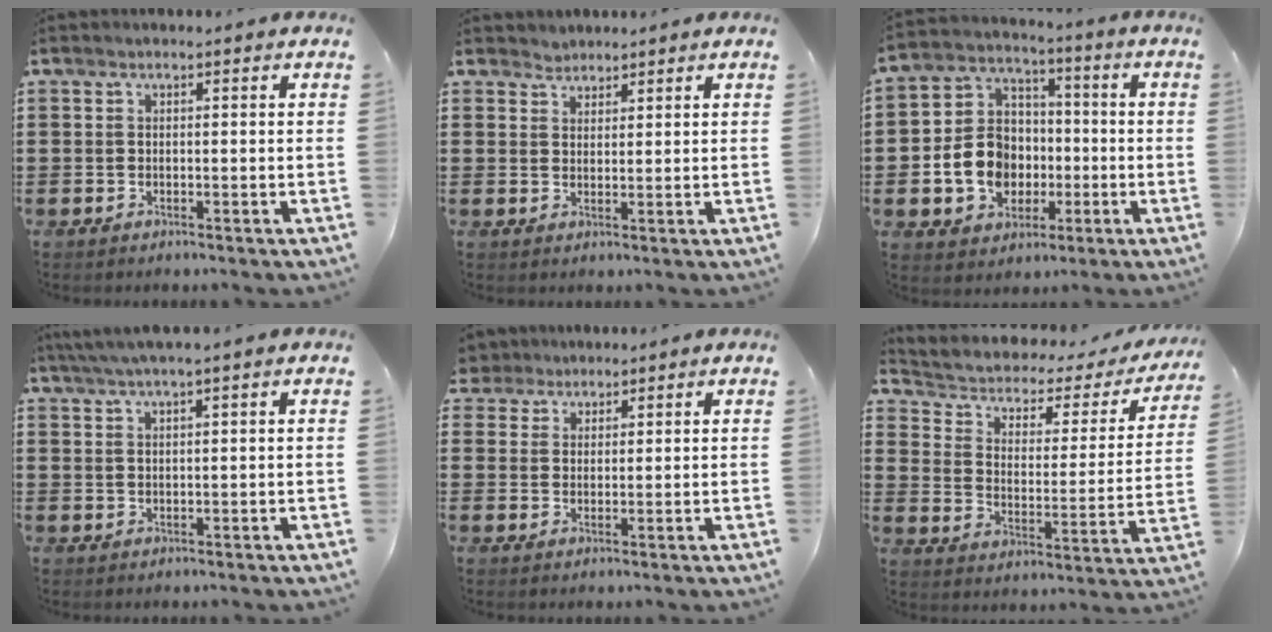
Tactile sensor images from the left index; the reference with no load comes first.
{"total": 1.9, "force": [1.7, 0.8, -0.4], "torque": [0.002, 0.004, 0.033]}
{"total": 10.0, "force": [-2.0, 8.7, 4.6], "torque": [-0.126, 0.017, -0.035]}
{"total": 2.8, "force": [2.0, -0.2, 1.9], "torque": [-0.040, 0.002, 0.037]}
{"total": 2.9, "force": [2.4, 1.7, -0.1], "torque": [-0.014, 0.008, 0.045]}
{"total": 3.0, "force": [1.6, 1.9, 1.7], "torque": [-0.049, -0.018, 0.016]}